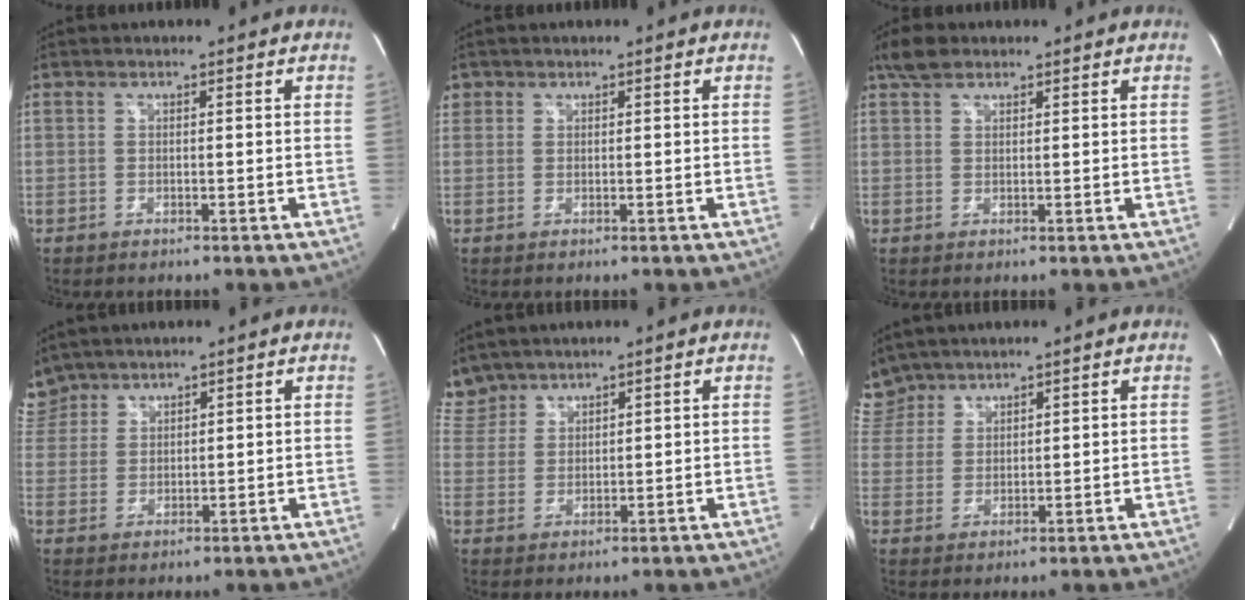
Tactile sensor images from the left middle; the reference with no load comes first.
{"total": 1.4, "force": [0.7, 1.2, 0.1], "torque": [0.009, 0.008, 0.011]}
{"total": 3.0, "force": [2.3, 1.5, 1.2], "torque": [-0.029, 0.012, 0.045]}
{"total": 6.1, "force": [5.4, 2.9, 0.0], "torque": [-0.006, 0.012, 0.117]}
{"total": 6.2, "force": [5.6, 2.6, -0.1], "torque": [-0.005, 0.012, 0.123]}
{"total": 6.9, "force": [6.1, 3.1, 0.0], "torque": [-0.005, 0.013, 0.132]}